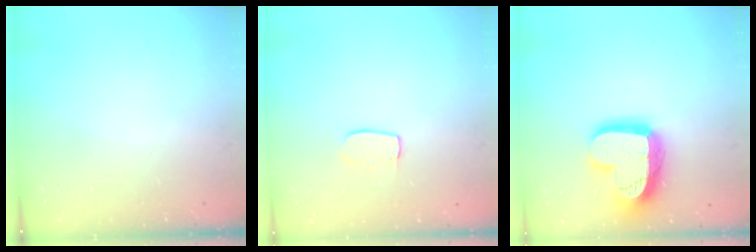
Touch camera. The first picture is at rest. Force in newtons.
{"total": 5.6, "press": 5.6, "slide": 0.4}
{"total": 18.9, "press": 18.8, "slide": 1.5}